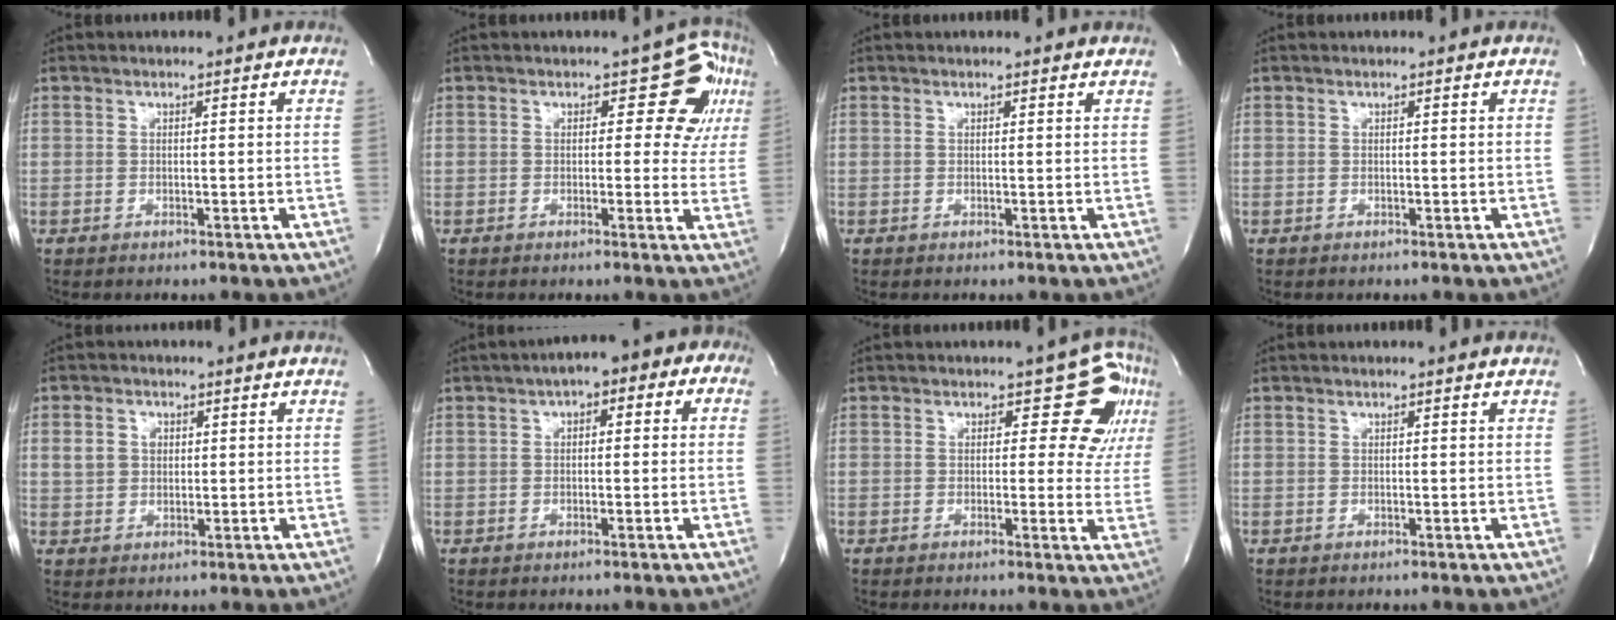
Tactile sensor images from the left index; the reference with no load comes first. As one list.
[{"total": 7.8, "force": [2.5, 4.3, 6.0], "torque": [-0.041, 0.024, 0.020]}, {"total": 1.8, "force": [1.7, 0.4, 0.5], "torque": [-0.016, 0.009, 0.012]}, {"total": 0.0}, {"total": 3.6, "force": [1.1, 3.0, 1.6], "torque": [-0.033, 0.012, 0.025]}, {"total": 7.8, "force": [2.4, 3.5, 6.6], "torque": [-0.074, 0.046, 0.020]}, {"total": 8.6, "force": [3.1, 4.8, 6.4], "torque": [-0.046, 0.016, 0.025]}, {"total": 0.6, "force": [0.5, 0.0, 0.2], "torque": [-0.009, -0.001, 0.007]}]